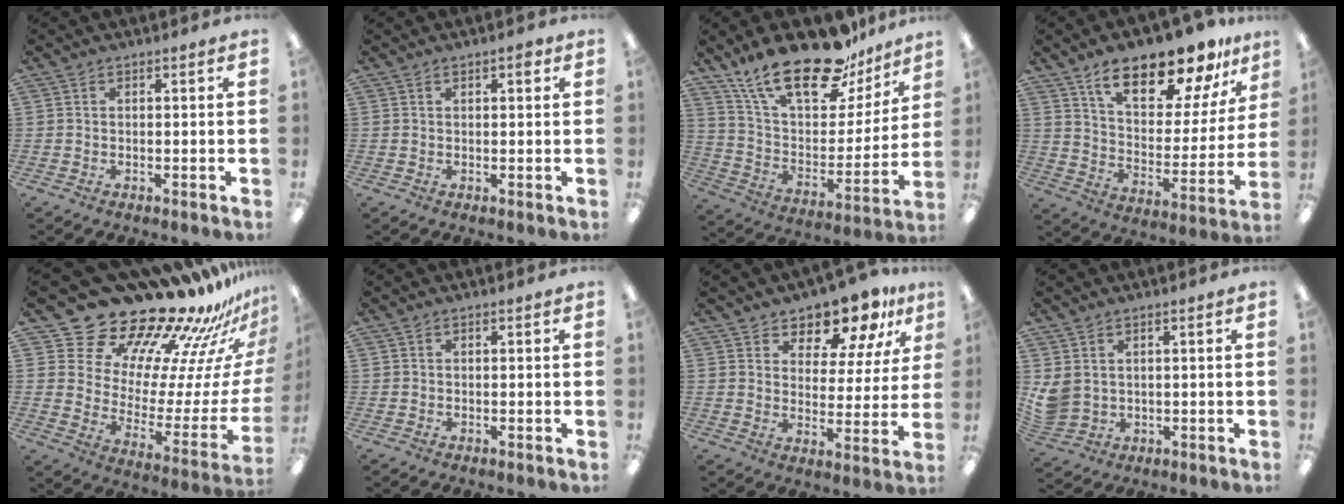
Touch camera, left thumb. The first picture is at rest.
{"total": 1.7, "force": [1.0, 0.8, 1.1], "torque": [-0.008, -0.004, 0.014]}
{"total": 24.1, "force": [17.5, 9.9, 13.2], "torque": [-0.227, -0.112, 0.308]}
{"total": 19.6, "force": [15.0, 6.8, 10.6], "torque": [-0.172, -0.094, 0.253]}
{"total": 24.5, "force": [21.8, 8.7, 7.3], "torque": [-0.096, -0.199, 0.391]}
{"total": 0.5, "force": [0.3, 0.4, -0.1], "torque": [0.002, 0.003, 0.005]}
{"total": 11.4, "force": [10.0, 4.2, 3.2], "torque": [-0.062, -0.077, 0.186]}
{"total": 5.2, "force": [2.0, 4.4, 1.9], "torque": [-0.051, -0.010, 0.038]}